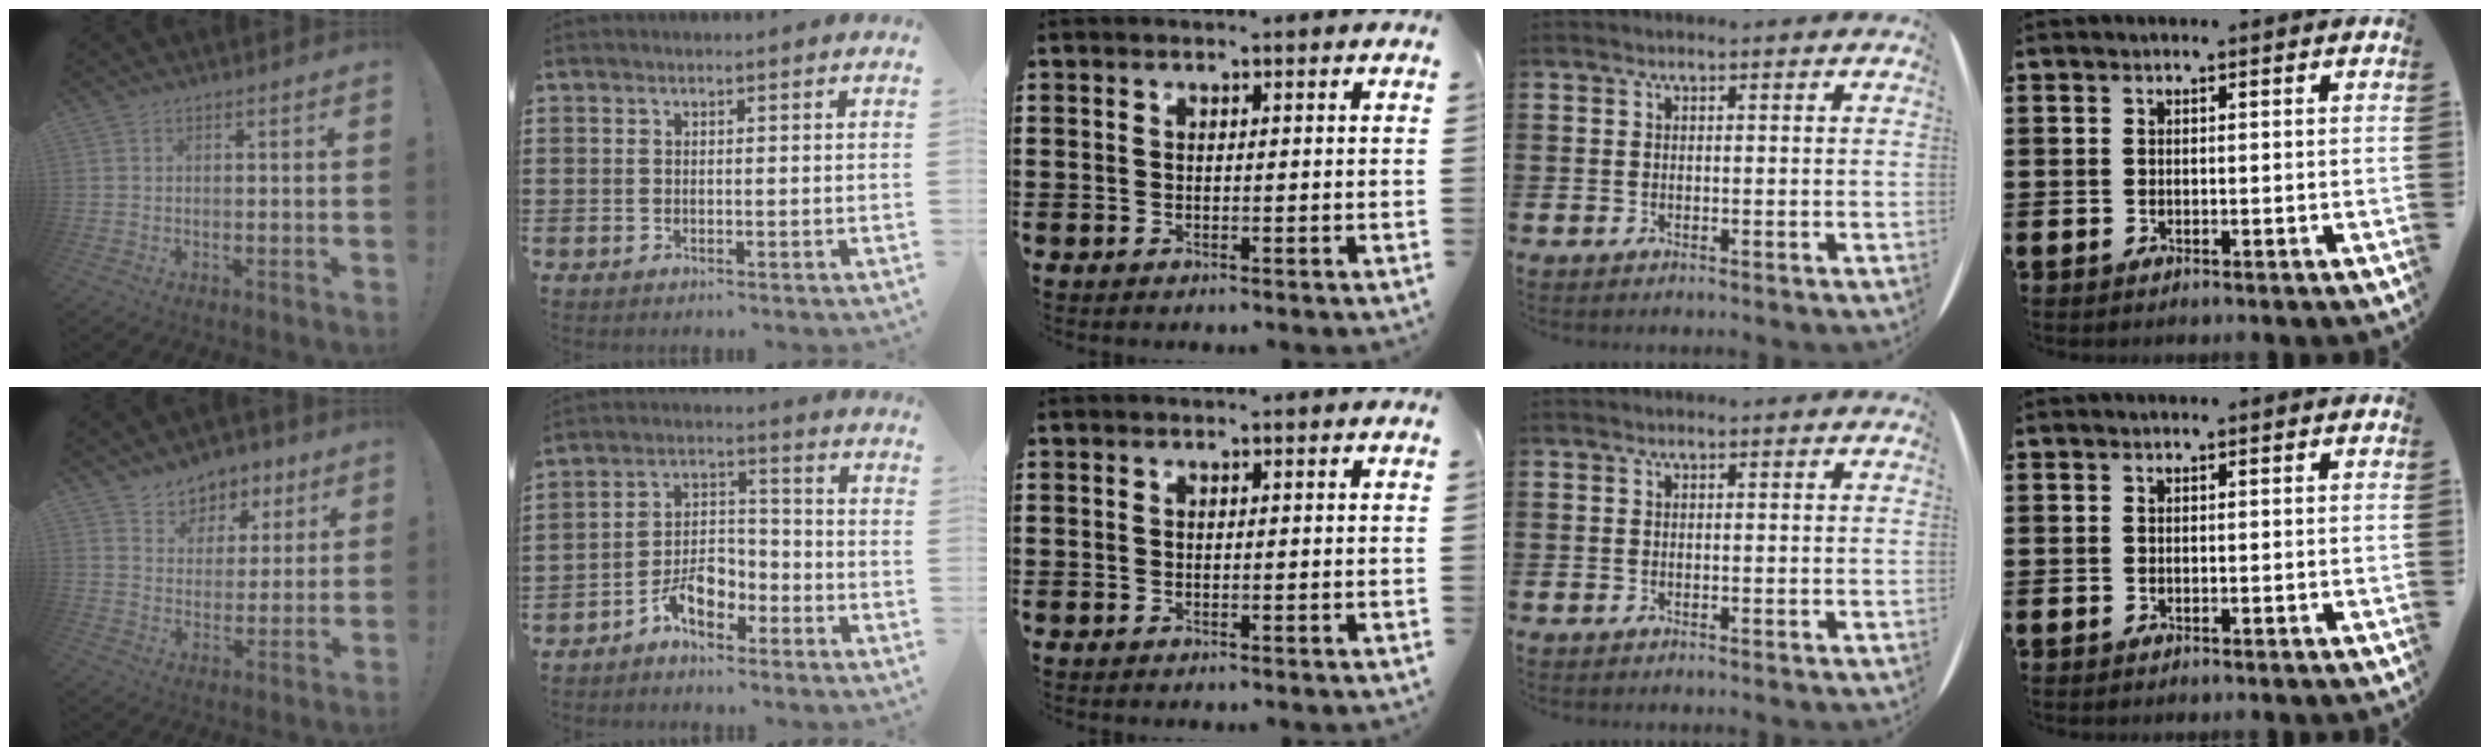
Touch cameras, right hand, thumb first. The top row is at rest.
{"thumb": {"total": 7.0, "force": [4.6, 5.3, 0.5], "torque": [-0.011, -0.038, 0.091]}, "index": {"total": 6.7, "force": [-4.5, 3.6, 3.5], "torque": [-0.067, 0.019, -0.084]}}